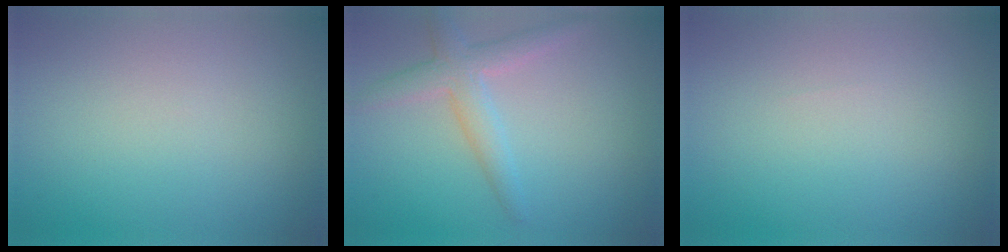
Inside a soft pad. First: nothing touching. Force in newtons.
{"total": 3.0, "press": 3.0, "slide": 0.1}
{"total": 0.0}